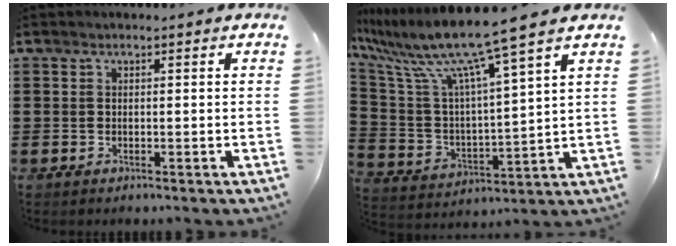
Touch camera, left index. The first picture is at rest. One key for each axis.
{"total": 11.0, "fx": 8.8, "fy": -0.5, "fz": 6.6, "tx": -0.166, "ty": -0.061, "tz": 0.140}